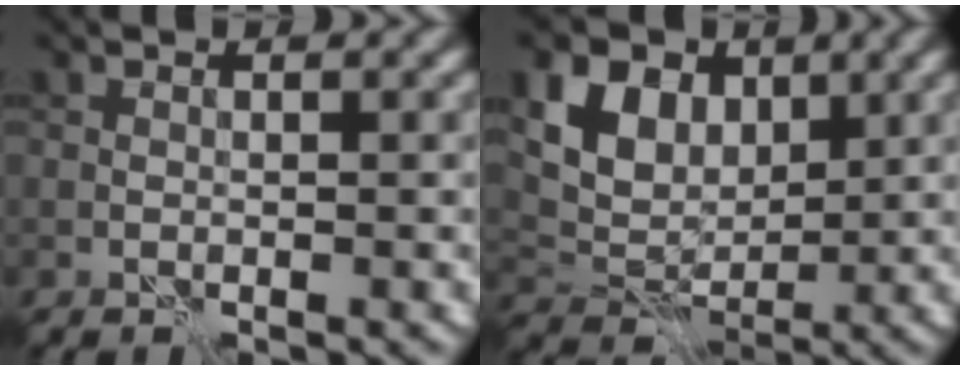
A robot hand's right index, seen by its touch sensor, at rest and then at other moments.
{"total": 8.0, "force": [3.6, 5.6, 4.4], "torque": [-0.099, 0.004, 0.053]}